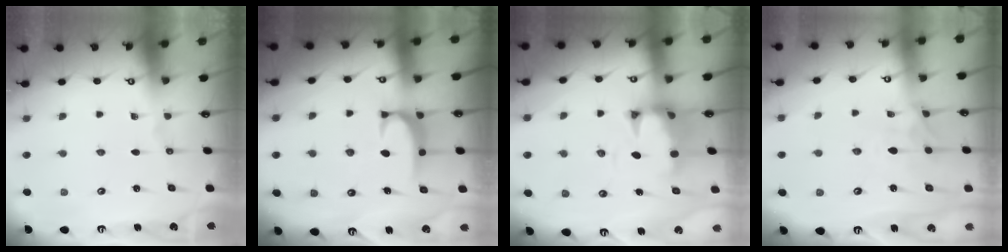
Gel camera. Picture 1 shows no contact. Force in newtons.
{"total": 1.8, "press": 1.7, "slide": 0.5}
{"total": 2.8, "press": 2.4, "slide": 1.3}
{"total": 1.6, "press": 1.3, "slide": 1.0}